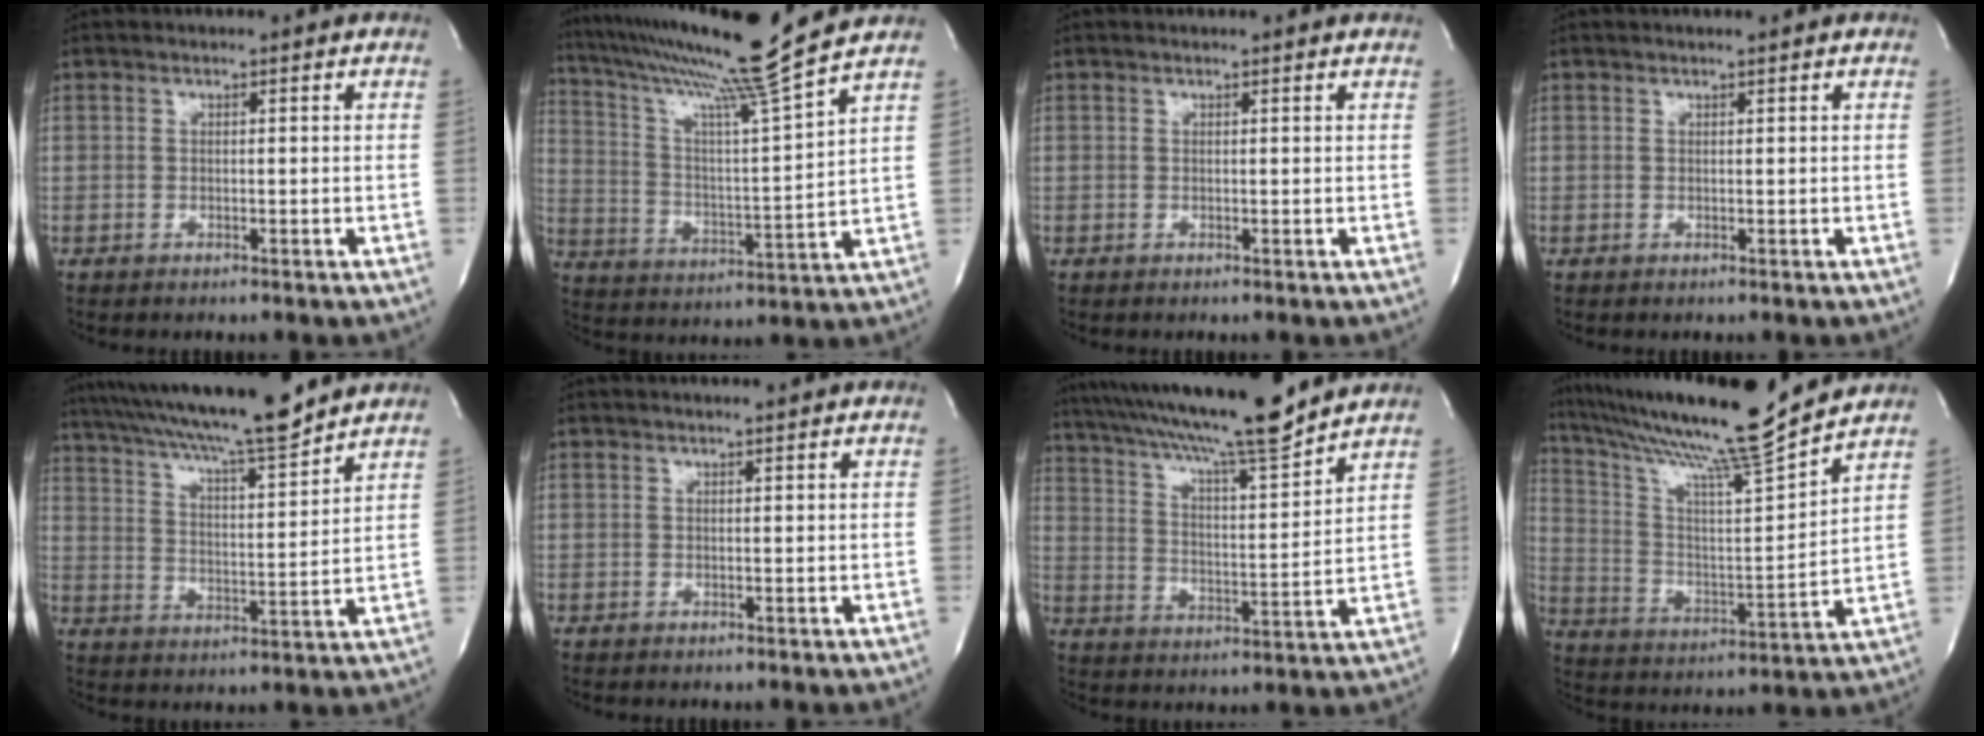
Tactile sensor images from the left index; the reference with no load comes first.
{"total": 17.4, "force": [14.8, -3.3, 8.6], "torque": [-0.155, -0.034, 0.237]}
{"total": 1.5, "force": [1.4, 0.0, 0.3], "torque": [-0.013, 0.007, 0.015]}
{"total": 1.0, "force": [0.8, -0.1, 0.4], "torque": [-0.008, 0.005, 0.015]}
{"total": 17.4, "force": [15.2, 0.1, 8.4], "torque": [-0.152, 0.004, 0.243]}
{"total": 1.6, "force": [1.4, -0.2, 0.7], "torque": [-0.011, 0.007, 0.022]}
{"total": 18.4, "force": [15.7, 0.3, 9.5], "torque": [-0.172, 0.004, 0.251]}
{"total": 19.0, "force": [16.7, -2.0, 8.9], "torque": [-0.172, -0.033, 0.275]}